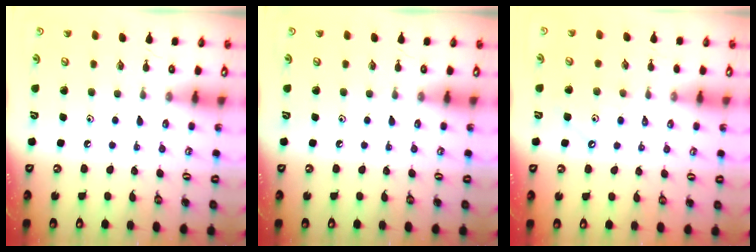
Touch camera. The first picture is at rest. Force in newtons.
{"total": 0.0}
{"total": 1.5, "press": 1.4, "slide": 0.2}